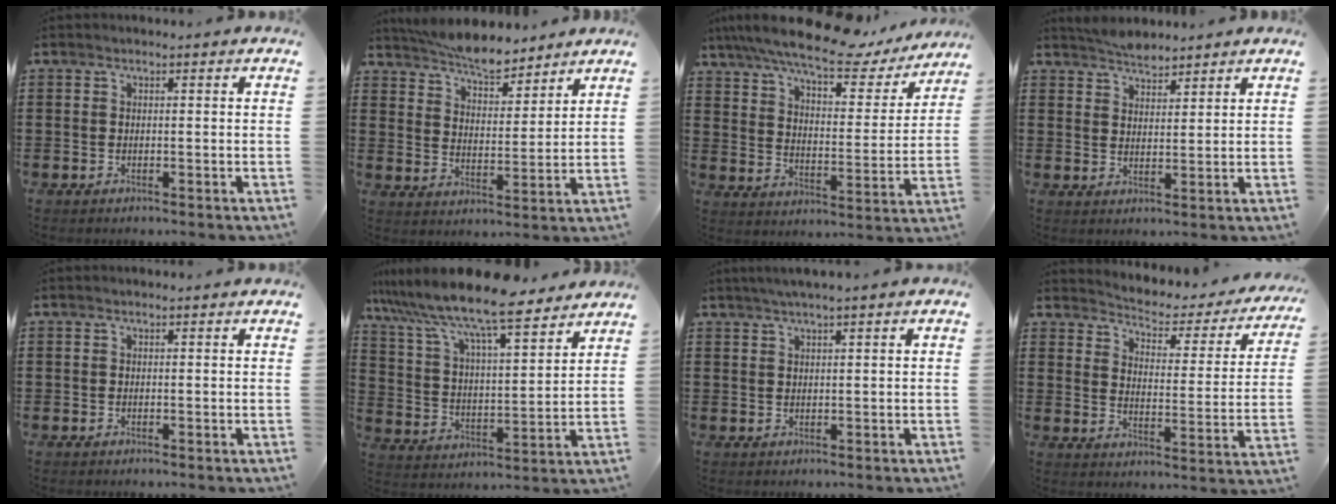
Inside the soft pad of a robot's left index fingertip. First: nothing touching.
{"total": 6.1, "force": [5.8, 0.9, 1.7], "torque": [-0.055, -0.022, 0.106]}
{"total": 10.0, "force": [8.5, 1.4, 5.1], "torque": [-0.117, -0.044, 0.141]}
{"total": 3.4, "force": [3.2, 0.8, 0.6], "torque": [-0.020, -0.003, 0.062]}
{"total": 0.0}
{"total": 9.9, "force": [8.7, 0.8, 4.7], "torque": [-0.126, -0.051, 0.144]}
{"total": 1.5, "force": [1.0, -0.2, 1.1], "torque": [-0.020, 0.000, 0.019]}
{"total": 2.6, "force": [2.4, 0.6, 0.4], "torque": [-0.029, -0.030, 0.031]}